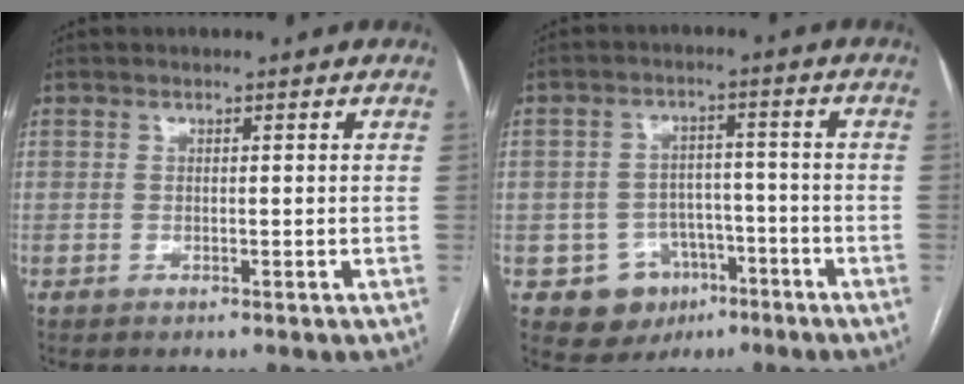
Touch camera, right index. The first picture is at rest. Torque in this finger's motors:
{"motor_torque": [-0.28, -0.15, -0.66, -0.18]}